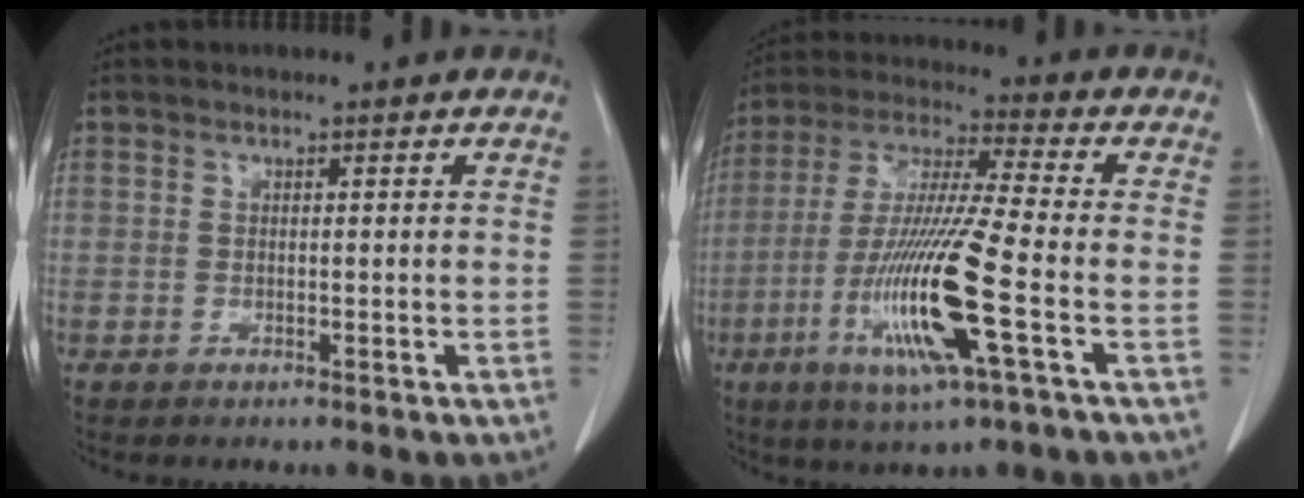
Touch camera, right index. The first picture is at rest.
{"total": 16.3, "force": [-5.3, 0.1, 15.4], "torque": [-0.318, -0.022, -0.102]}